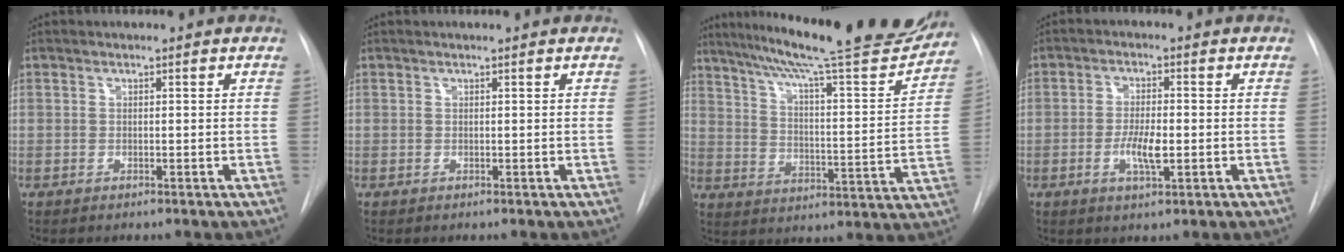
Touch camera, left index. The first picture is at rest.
{"total": 0.8, "force": [0.7, -0.1, 0.3], "torque": [-0.004, 0.006, 0.012]}
{"total": 24.8, "force": [21.7, 1.8, 11.9], "torque": [-0.192, -0.039, 0.296]}
{"total": 4.8, "force": [-1.1, 1.1, 4.5], "torque": [-0.087, -0.004, -0.018]}